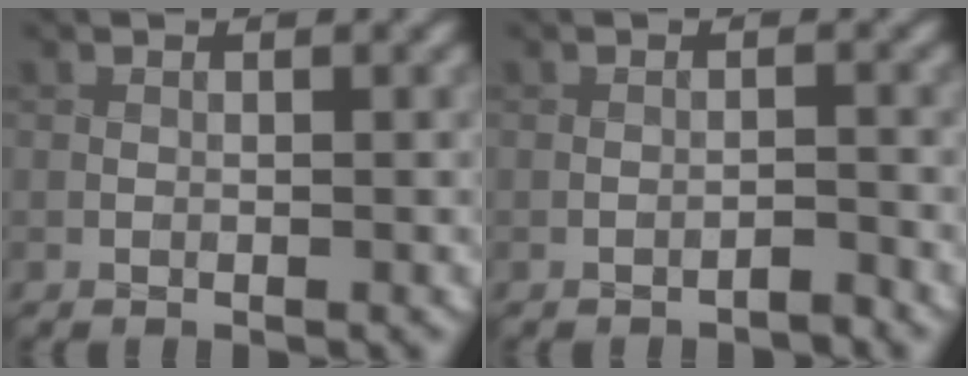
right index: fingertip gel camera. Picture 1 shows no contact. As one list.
[{"total": 1.0, "force": [-1.0, 0.0, 0.2], "torque": [0.000, 0.005, -0.015]}]